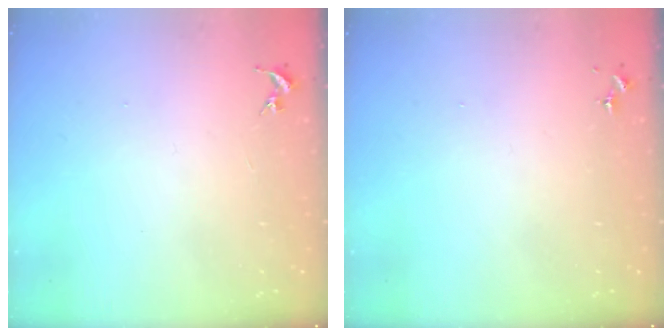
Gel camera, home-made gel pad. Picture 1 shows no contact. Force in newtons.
{"total": 0.0}